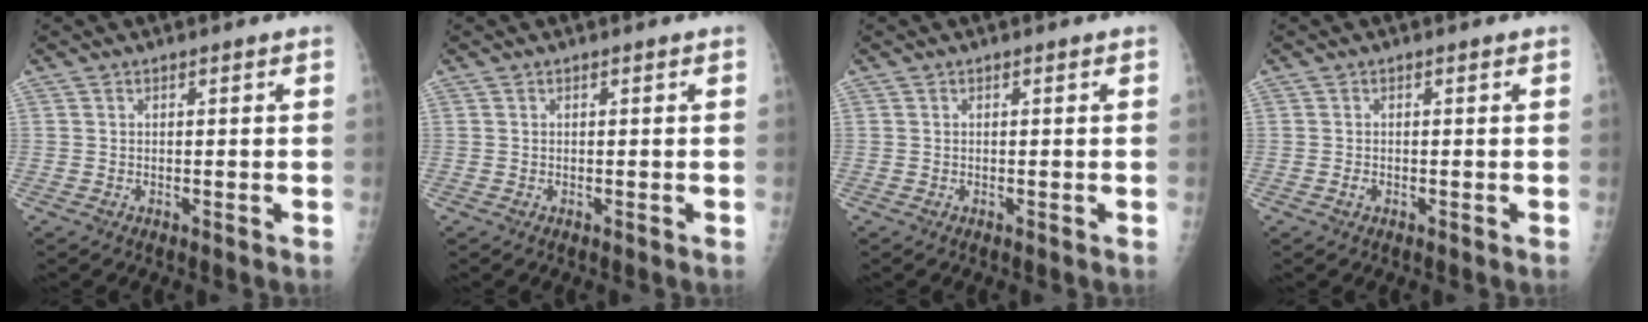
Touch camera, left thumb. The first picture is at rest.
{"total": 0.0}
{"total": 0.0}
{"total": 0.8, "force": [-0.3, 0.5, 0.5], "torque": [-0.009, 0.000, -0.007]}